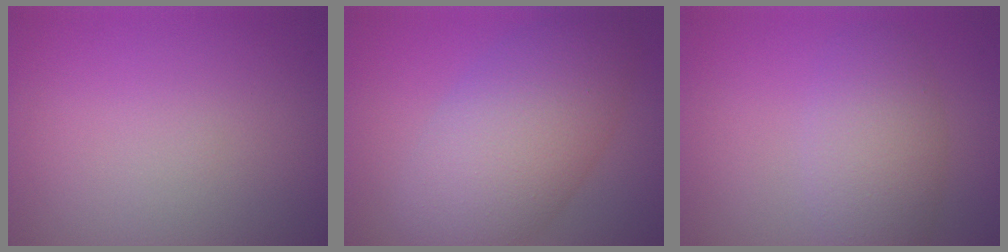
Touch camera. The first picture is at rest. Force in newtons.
{"total": 8.2, "press": 8.2, "slide": 0.4}
{"total": 4.2, "press": 4.2, "slide": 0.2}